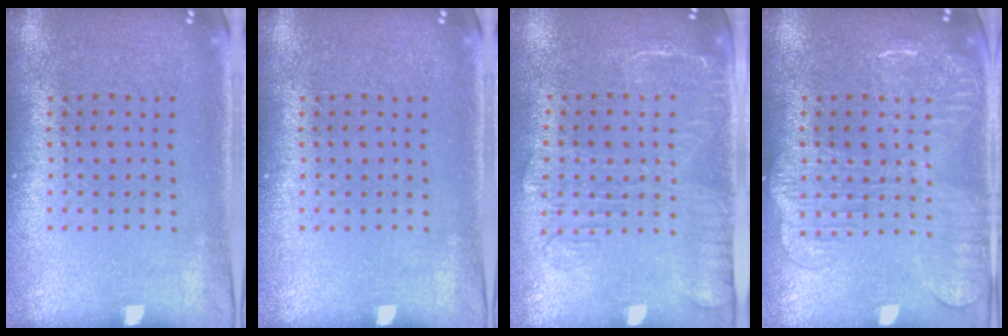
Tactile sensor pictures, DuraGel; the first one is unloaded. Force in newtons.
{"total": 0.0}
{"total": 1.9, "press": 1.6, "slide": 1.0}
{"total": 2.0, "press": 2.0, "slide": 0.4}